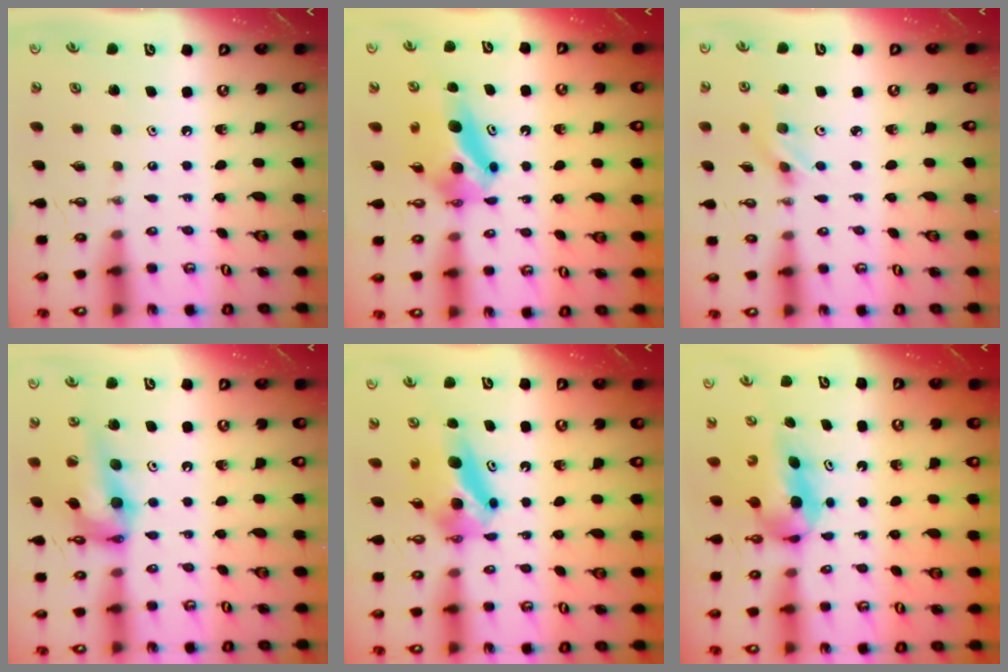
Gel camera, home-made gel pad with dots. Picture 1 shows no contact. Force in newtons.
{"total": 8.1, "press": 6.0, "slide": 5.4}
{"total": 2.0, "press": 1.9, "slide": 0.6}
{"total": 16.8, "press": 16.1, "slide": 4.8}
{"total": 8.4, "press": 5.9, "slide": 5.9}
{"total": 5.9, "press": 4.5, "slide": 3.8}